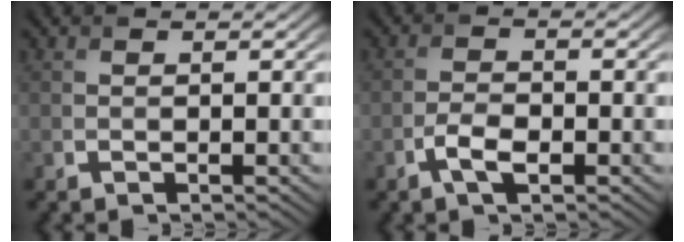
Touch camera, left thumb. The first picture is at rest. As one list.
[{"total": 3.3, "force": [-1.7, 1.4, 2.4], "torque": [-0.051, 0.000, -0.038]}]